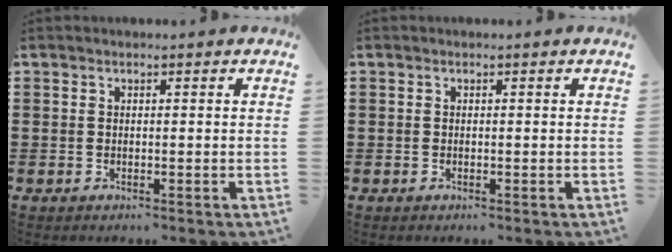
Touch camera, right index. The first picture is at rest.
{"total": 0.0}